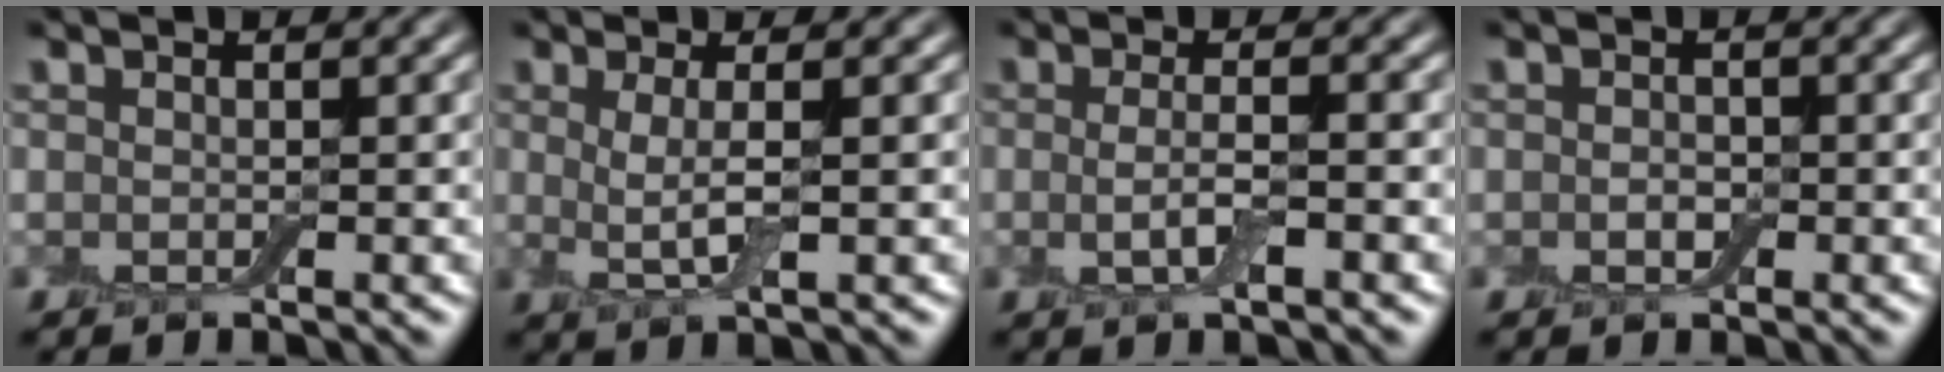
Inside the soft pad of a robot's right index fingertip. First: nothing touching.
{"total": 2.9, "force": [0.4, 0.7, 2.7], "torque": [-0.058, -0.007, 0.006]}
{"total": 2.8, "force": [-0.4, 0.7, 2.6], "torque": [-0.056, -0.010, -0.010]}
{"total": 1.1, "force": [-0.2, 0.8, 0.7], "torque": [-0.013, -0.002, -0.007]}